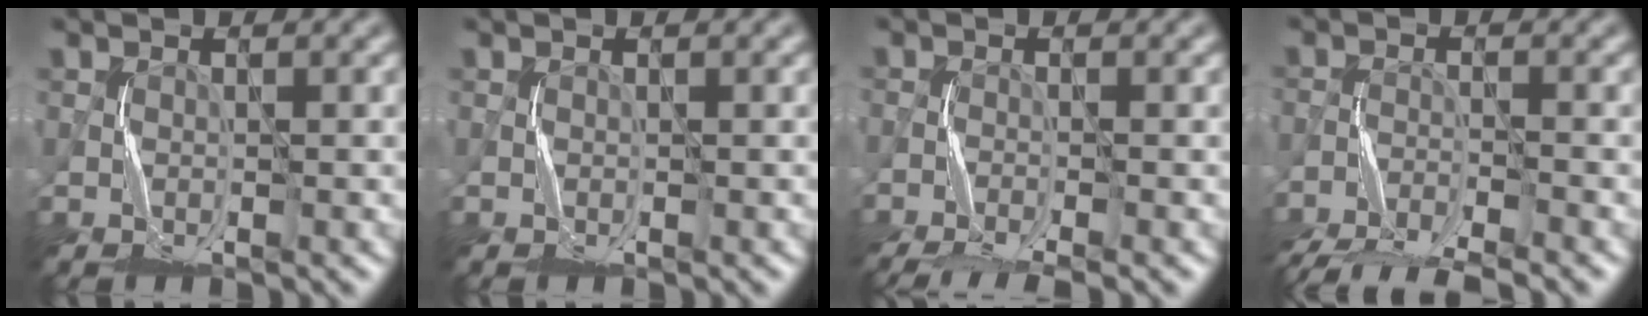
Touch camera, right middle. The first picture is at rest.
{"total": 0.0}
{"total": 4.8, "force": [-4.0, 0.3, 2.5], "torque": [-0.041, -0.008, -0.081]}
{"total": 8.7, "force": [-8.2, 1.1, 2.7], "torque": [-0.049, -0.021, -0.136]}